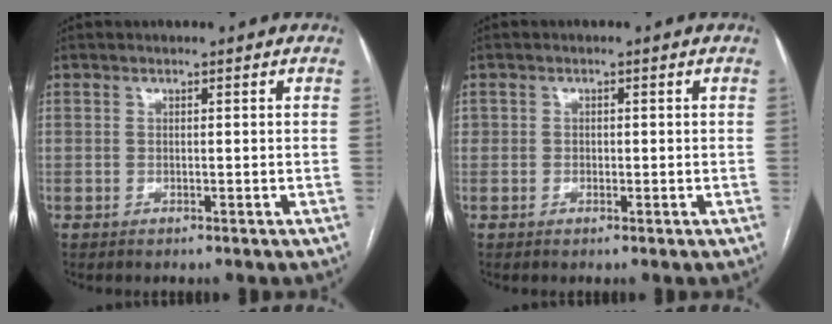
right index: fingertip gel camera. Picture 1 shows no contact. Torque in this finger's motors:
{"motor_torque": [-0.07, 0.10, -0.07, -0.03]}